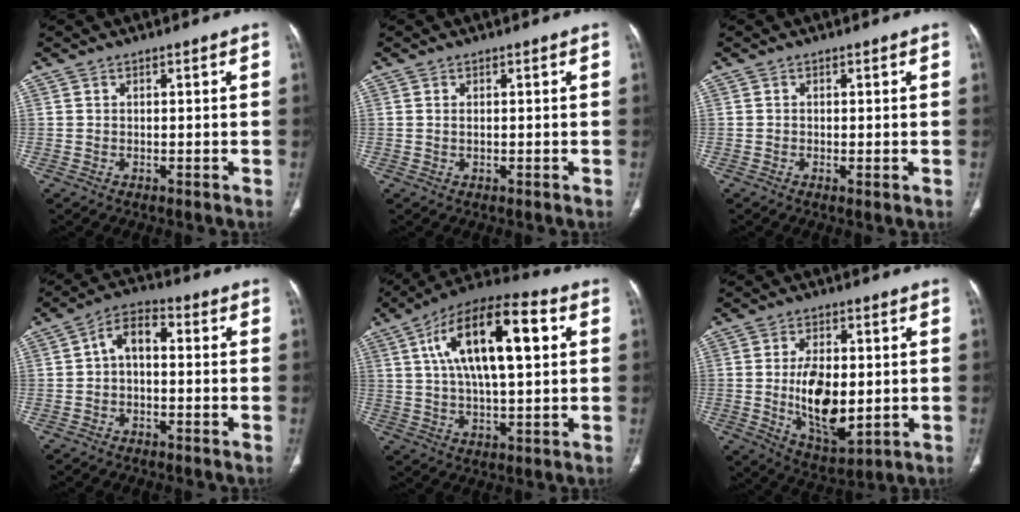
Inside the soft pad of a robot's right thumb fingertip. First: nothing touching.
{"total": 0.6, "force": [0.2, 0.3, 0.5], "torque": [-0.014, 0.000, 0.005]}
{"total": 0.7, "force": [-0.1, 0.2, 0.7], "torque": [-0.015, -0.004, -0.002]}
{"total": 6.4, "force": [0.0, 3.7, 5.1], "torque": [-0.080, 0.028, -0.014]}
{"total": 19.6, "force": [5.2, 7.5, 17.4], "torque": [-0.289, 0.016, 0.080]}
{"total": 13.6, "force": [-0.8, 7.0, 11.7], "torque": [-0.184, -0.015, 0.000]}